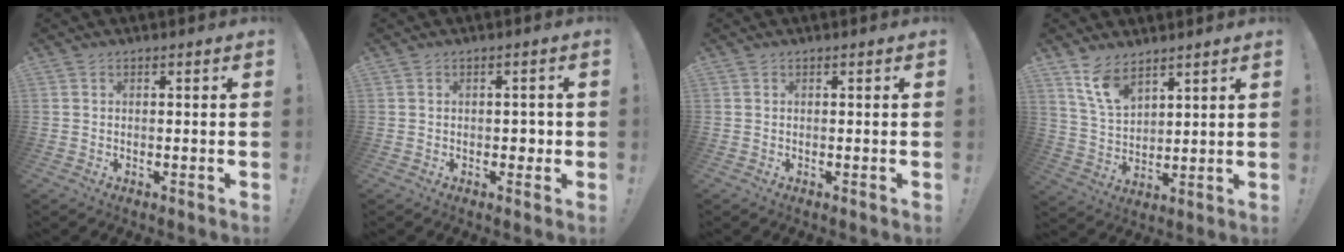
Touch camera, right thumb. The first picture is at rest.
{"total": 2.4, "force": [-0.4, 1.9, 1.5], "torque": [-0.023, 0.007, -0.008]}
{"total": 0.0}
{"total": 9.9, "force": [7.2, 5.1, 4.6], "torque": [-0.096, -0.034, 0.141]}